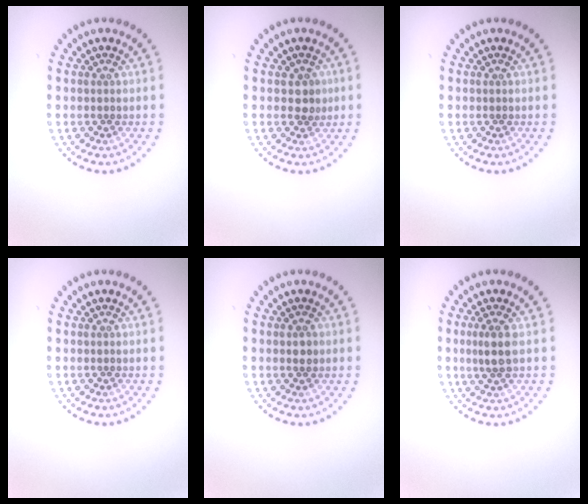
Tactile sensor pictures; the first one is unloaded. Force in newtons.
{"total": 1.4, "press": 1.2, "slide": 0.7}
{"total": 0.0}
{"total": 0.0}
{"total": 0.8, "press": 0.8, "slide": 0.2}
{"total": 2.0, "press": 1.7, "slide": 1.0}